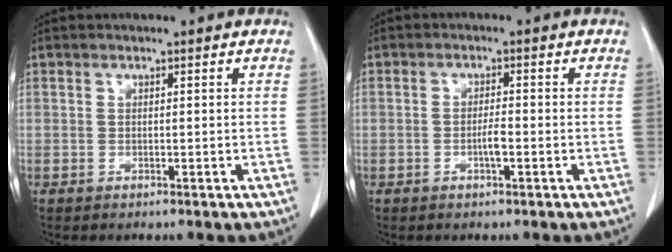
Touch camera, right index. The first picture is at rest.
{"total": 2.1, "force": [-0.7, 0.3, 1.9], "torque": [-0.035, 0.001, -0.010]}